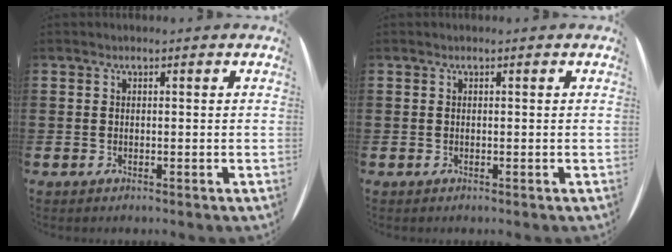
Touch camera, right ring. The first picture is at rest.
{"total": 0.0}